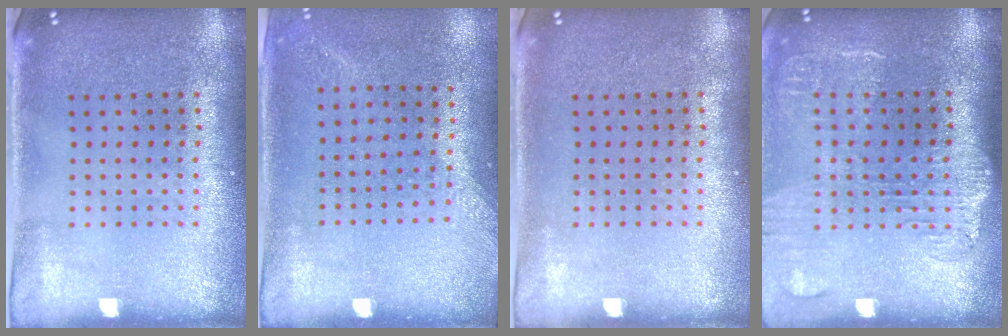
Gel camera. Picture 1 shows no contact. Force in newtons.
{"total": 1.3, "press": 1.1, "slide": 0.8}
{"total": 0.0}
{"total": 1.9, "press": 1.6, "slide": 1.1}